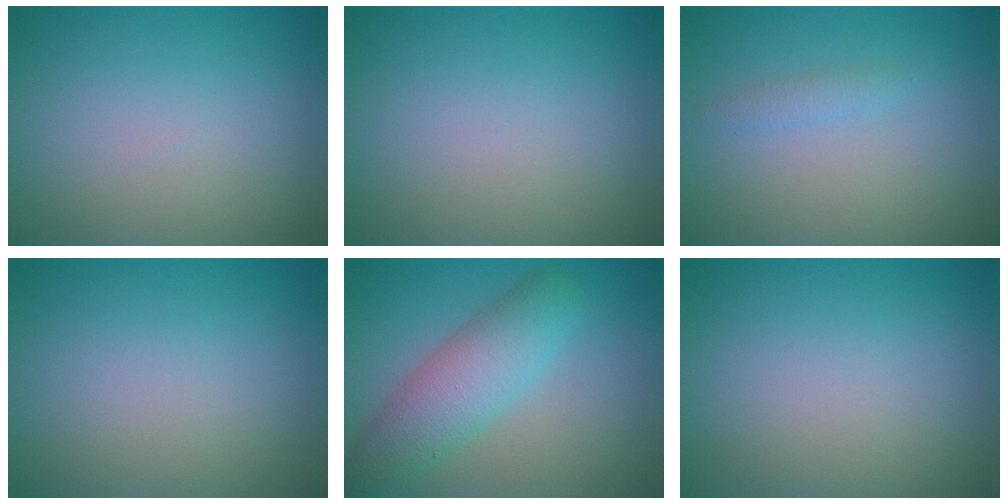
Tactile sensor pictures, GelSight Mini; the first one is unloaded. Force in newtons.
{"total": 0.0}
{"total": 1.0, "press": 1.0, "slide": 0.0}
{"total": 0.0}
{"total": 5.7, "press": 5.7, "slide": 0.2}
{"total": 0.0}